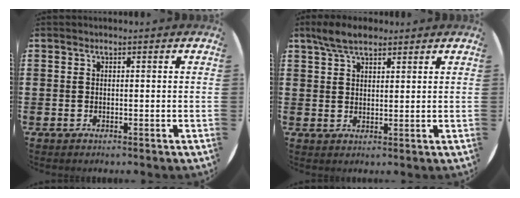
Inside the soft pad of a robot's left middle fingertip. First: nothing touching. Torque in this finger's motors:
{"motor_torque": [0.39, -0.47, 0.03, -0.01]}